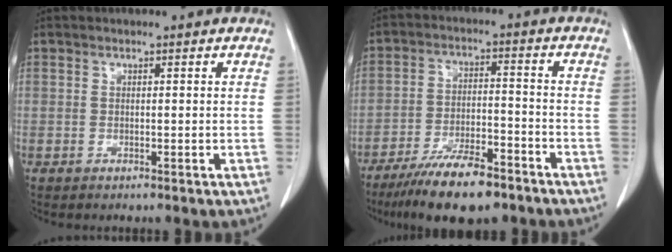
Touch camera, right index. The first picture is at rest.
{"total": 11.8, "force": [-9.0, 2.9, 7.1], "torque": [-0.124, -0.014, -0.154]}